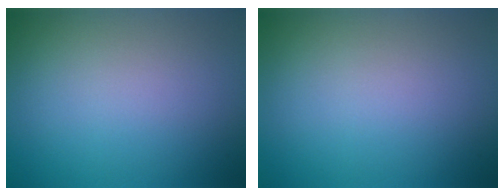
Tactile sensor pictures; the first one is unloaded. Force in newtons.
{"total": 0.0}